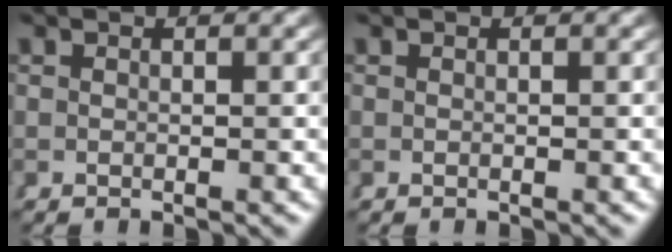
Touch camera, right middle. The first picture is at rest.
{"total": 0.0}